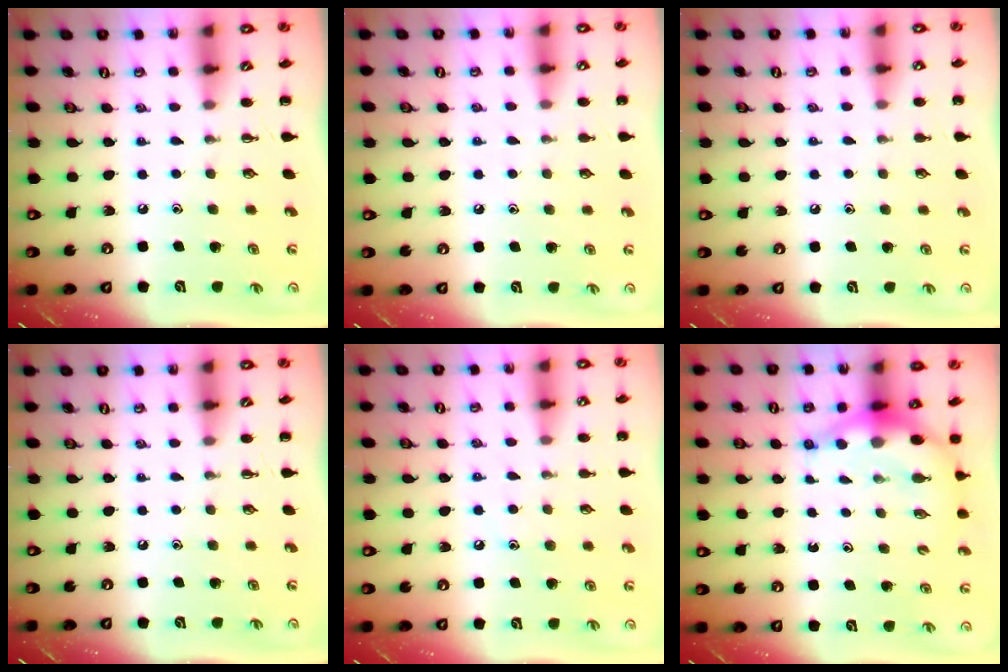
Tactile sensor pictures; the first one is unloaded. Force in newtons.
{"total": 5.6, "press": 5.3, "slide": 1.9}
{"total": 4.4, "press": 4.2, "slide": 1.5}
{"total": 0.0}
{"total": 6.7, "press": 6.4, "slide": 1.8}
{"total": 7.8, "press": 7.6, "slide": 1.6}